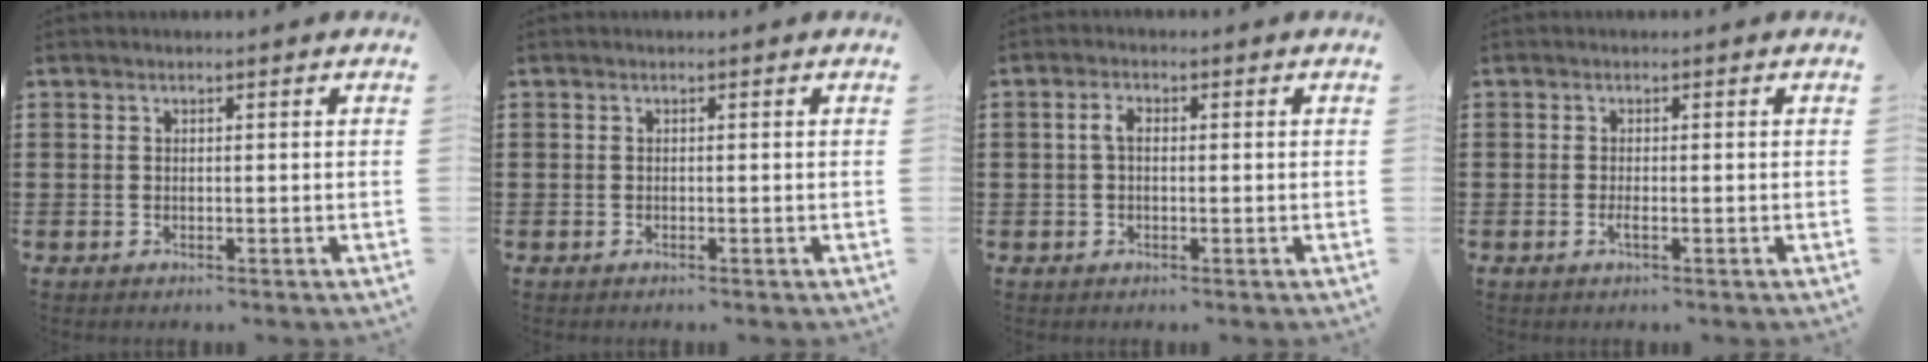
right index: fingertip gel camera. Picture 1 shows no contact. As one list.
[{"total": 0.0}, {"total": 2.2, "force": [-0.1, 1.1, 1.9], "torque": [-0.046, 0.000, -0.005]}, {"total": 1.2, "force": [-0.5, 0.1, 1.1], "torque": [-0.029, -0.007, -0.009]}]